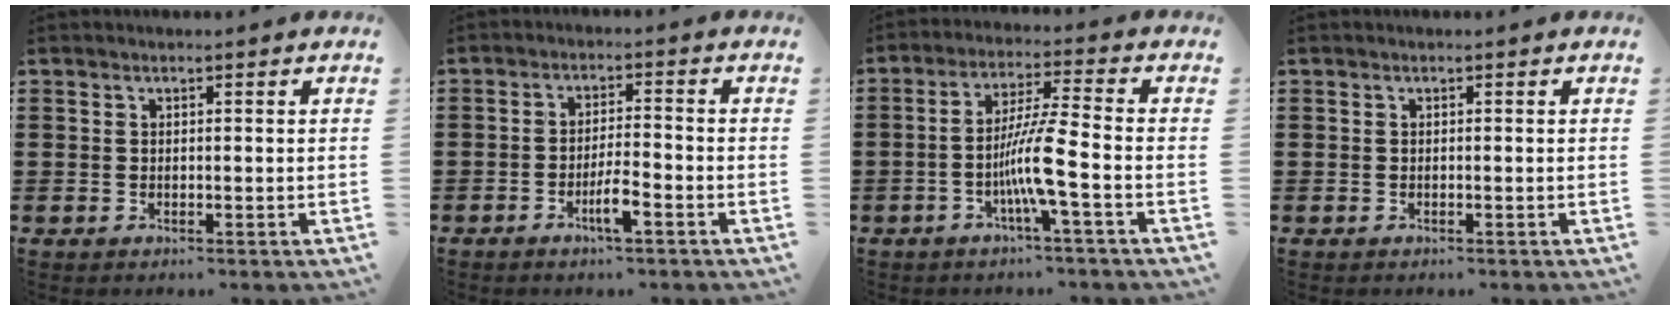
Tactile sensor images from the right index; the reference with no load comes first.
{"total": 3.8, "force": [-2.3, 0.5, 3.0], "torque": [-0.060, 0.001, -0.044]}
{"total": 8.1, "force": [-2.8, -0.1, 7.6], "torque": [-0.151, -0.010, -0.058]}
{"total": 0.0}